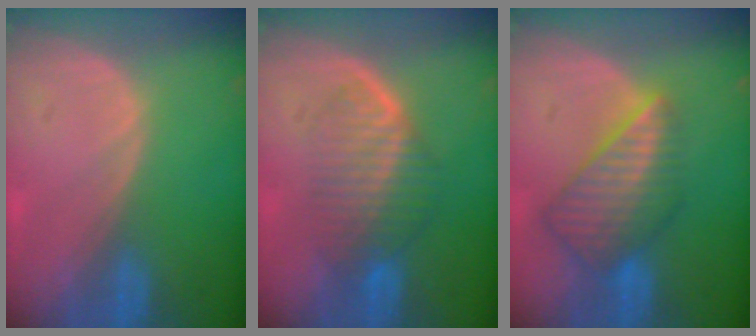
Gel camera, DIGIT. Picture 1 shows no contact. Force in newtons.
{"total": 6.6, "press": 6.4, "slide": 1.8}
{"total": 8.7, "press": 7.6, "slide": 4.3}